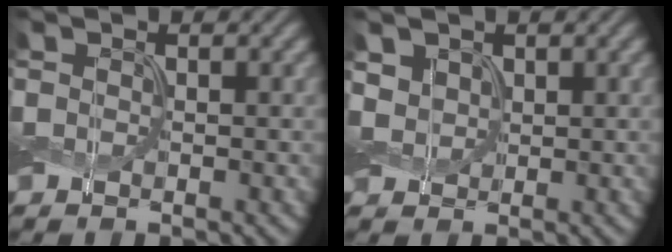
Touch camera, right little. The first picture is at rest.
{"total": 2.2, "force": [0.8, 1.7, 1.1], "torque": [-0.030, 0.001, 0.013]}